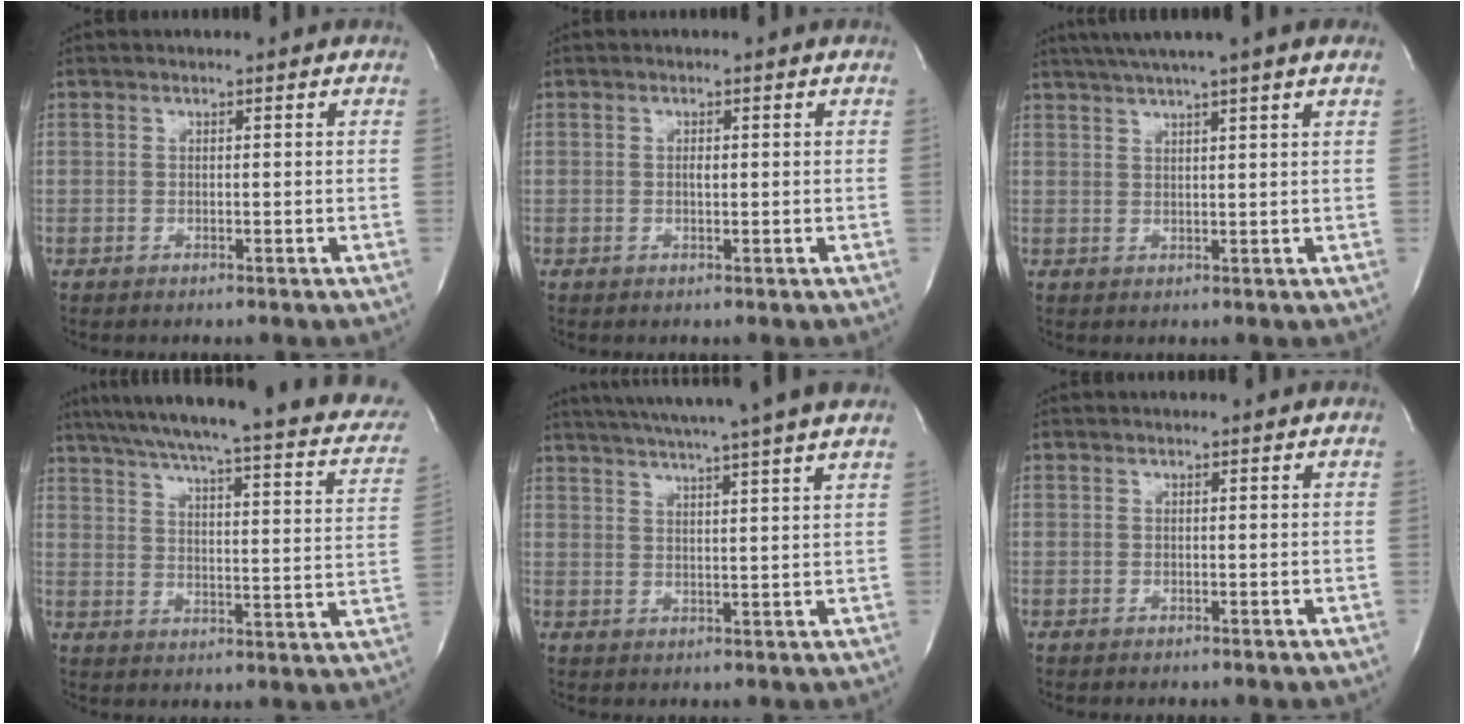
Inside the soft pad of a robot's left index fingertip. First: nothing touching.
{"total": 0.8, "force": [0.0, 0.3, 0.7], "torque": [-0.015, 0.000, 0.000]}
{"total": 8.9, "force": [6.8, -0.9, 5.6], "torque": [-0.095, 0.032, 0.094]}
{"total": 29.5, "force": [24.4, 4.4, 16.0], "torque": [-0.234, -0.028, 0.292]}
{"total": 15.9, "force": [13.6, -1.3, 8.0], "torque": [-0.137, 0.004, 0.180]}
{"total": 0.0}